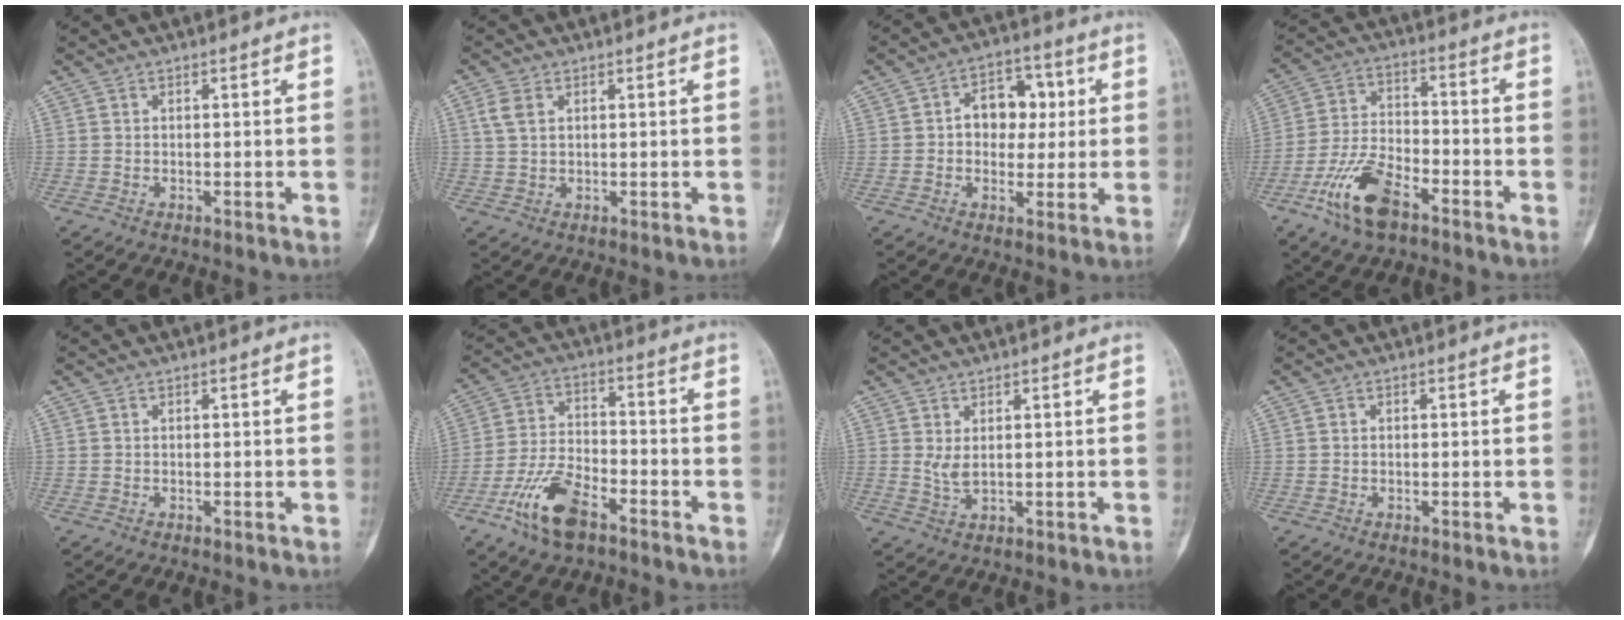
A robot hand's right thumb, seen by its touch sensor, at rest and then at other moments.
{"total": 3.4, "force": [1.3, 2.1, 2.4], "torque": [-0.056, 0.004, 0.030]}
{"total": 9.6, "force": [1.2, 7.1, 6.4], "torque": [-0.047, 0.017, 0.013]}
{"total": 12.0, "force": [-6.8, 5.4, 8.2], "torque": [-0.167, 0.032, -0.132]}
{"total": 0.0}
{"total": 11.4, "force": [-6.6, 5.1, 7.8], "torque": [-0.158, 0.030, -0.127]}
{"total": 2.5, "force": [0.7, 0.9, 2.2], "torque": [-0.043, -0.008, 0.020]}
{"total": 0.0}